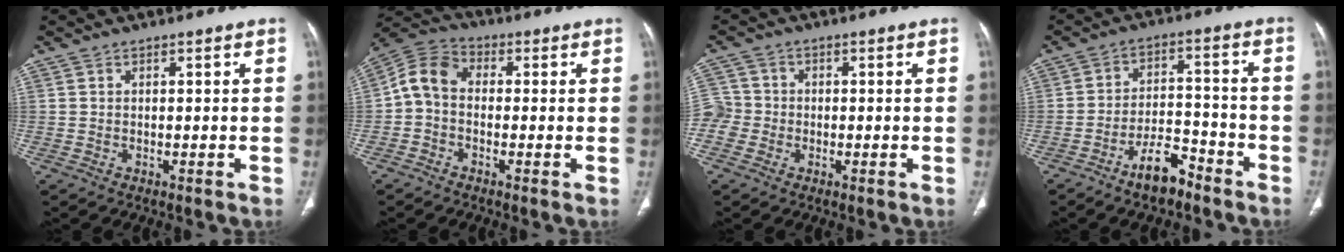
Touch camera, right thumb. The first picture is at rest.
{"total": 7.2, "force": [-0.6, 5.3, 4.8], "torque": [-0.082, 0.024, -0.029]}
{"total": 5.5, "force": [-1.4, 5.2, 1.3], "torque": [-0.017, 0.014, -0.033]}
{"total": 7.8, "force": [-5.7, 3.2, 4.2], "torque": [-0.068, 0.046, -0.099]}